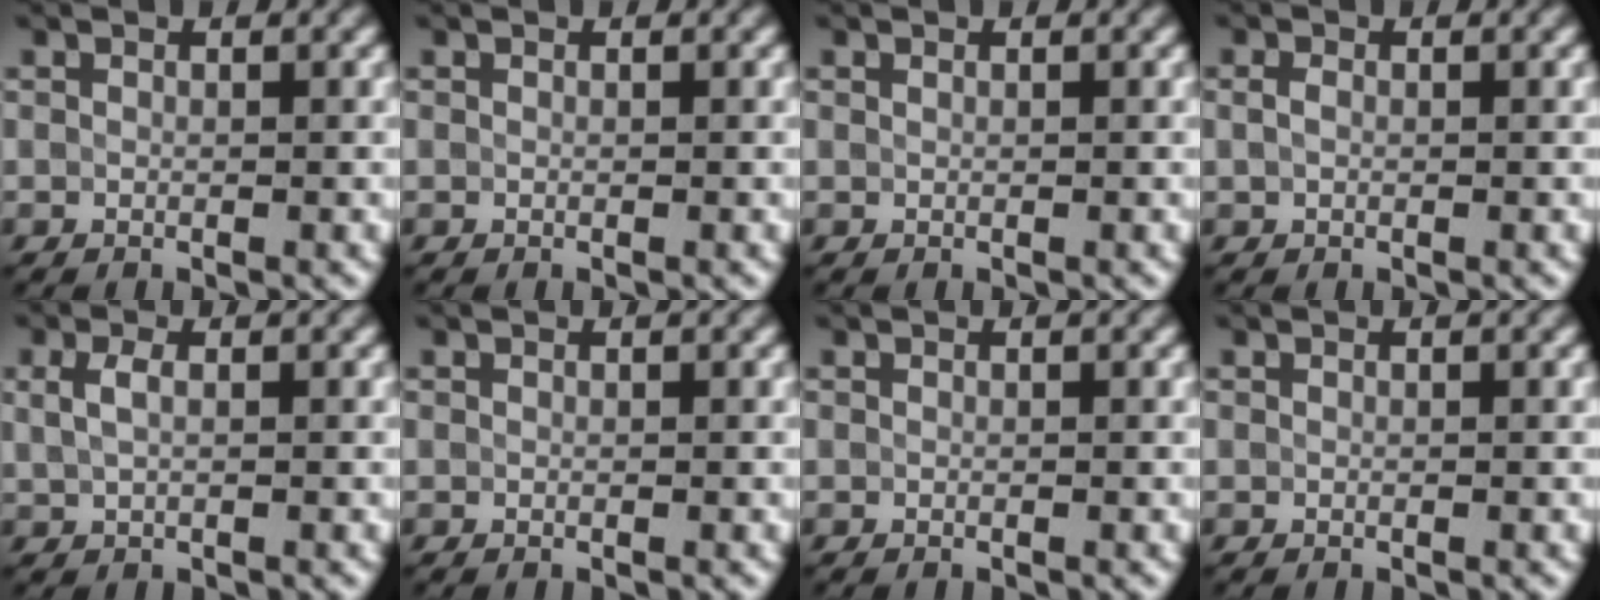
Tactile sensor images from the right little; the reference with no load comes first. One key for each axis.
{"total": 0.0}
{"total": 0.0}
{"total": 1.0, "fx": 0.1, "fy": 0.7, "fz": 0.7, "tx": -0.016, "ty": 0.002, "tz": 0.001}
{"total": 1.6, "fx": 0.4, "fy": 0.8, "fz": 1.3, "tx": -0.033, "ty": 0.002, "tz": 0.010}
{"total": 0.0}
{"total": 0.0}
{"total": 0.0}